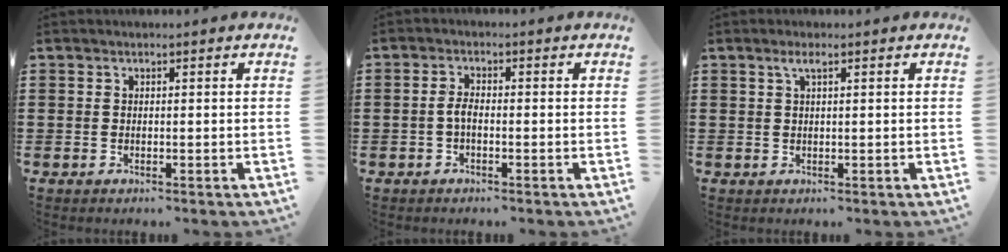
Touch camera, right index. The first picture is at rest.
{"total": 2.3, "force": [-0.7, 0.8, 2.0], "torque": [-0.054, -0.004, -0.018]}
{"total": 1.5, "force": [0.6, 0.3, 1.3], "torque": [-0.027, 0.004, 0.010]}